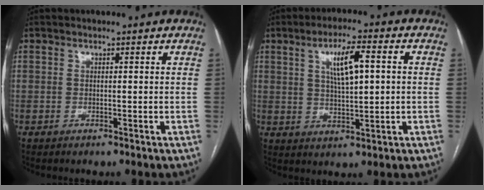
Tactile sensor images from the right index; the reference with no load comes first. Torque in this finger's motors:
{"motor_torque": [0.17, -0.17, 0.29, 0.06]}